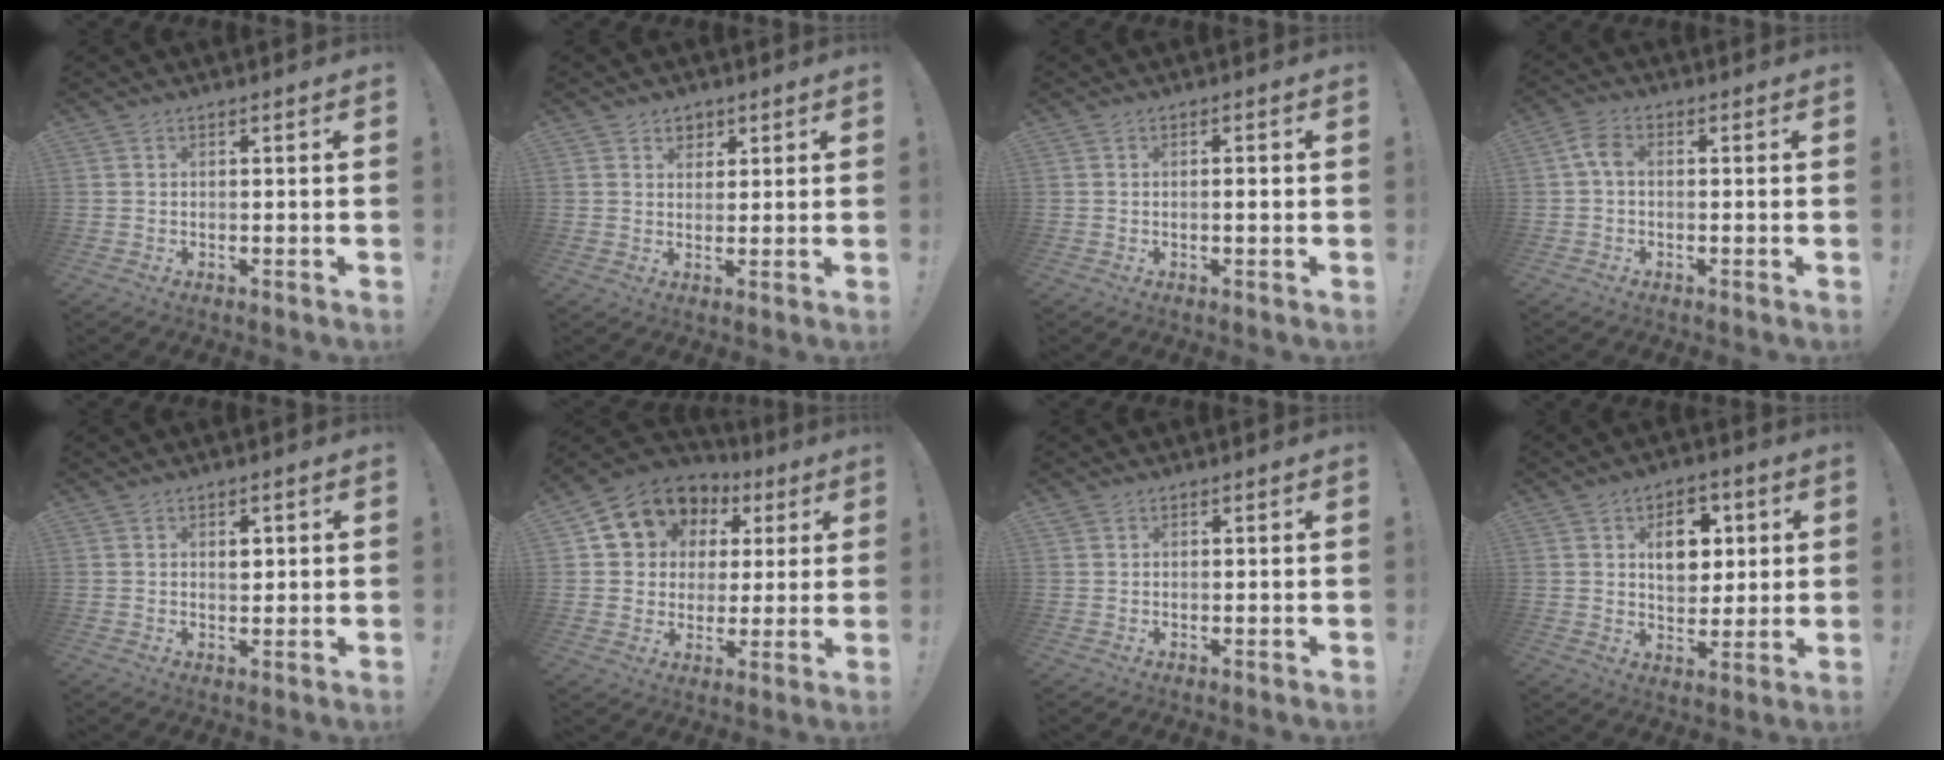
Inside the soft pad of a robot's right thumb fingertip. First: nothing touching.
{"total": 3.7, "force": [2.0, 3.0, 0.9], "torque": [0.000, -0.011, 0.033]}
{"total": 1.5, "force": [-0.4, 0.2, 1.5], "torque": [-0.018, 0.000, -0.010]}
{"total": 4.3, "force": [0.3, 2.6, 3.4], "torque": [-0.069, 0.009, 0.006]}
{"total": 2.4, "force": [0.9, 1.7, 1.3], "torque": [-0.007, -0.005, 0.010]}
{"total": 12.1, "force": [5.6, 10.0, 4.1], "torque": [-0.069, -0.030, 0.116]}
{"total": 0.8, "force": [0.6, 0.5, 0.1], "torque": [0.003, -0.002, 0.011]}
{"total": 10.4, "force": [3.6, 7.7, 6.1], "torque": [-0.080, -0.004, 0.066]}